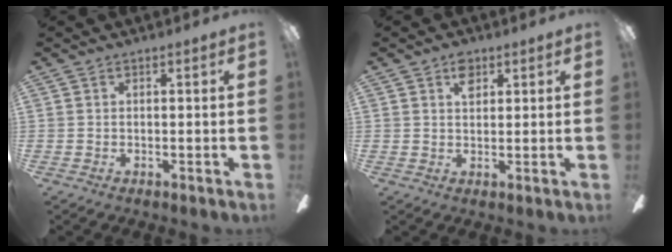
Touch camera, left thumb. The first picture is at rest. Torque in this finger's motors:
{"motor_torque": [0.16, 0.00, 0.11, -0.15, 0.00]}